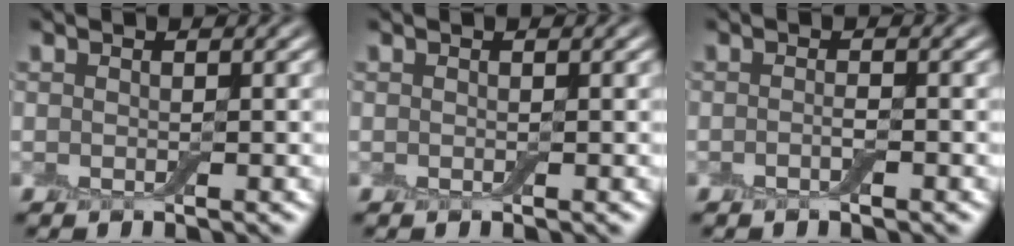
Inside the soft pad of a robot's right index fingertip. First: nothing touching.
{"total": 0.0}
{"total": 0.9, "force": [-0.4, 0.2, 0.8], "torque": [-0.014, -0.001, -0.008]}